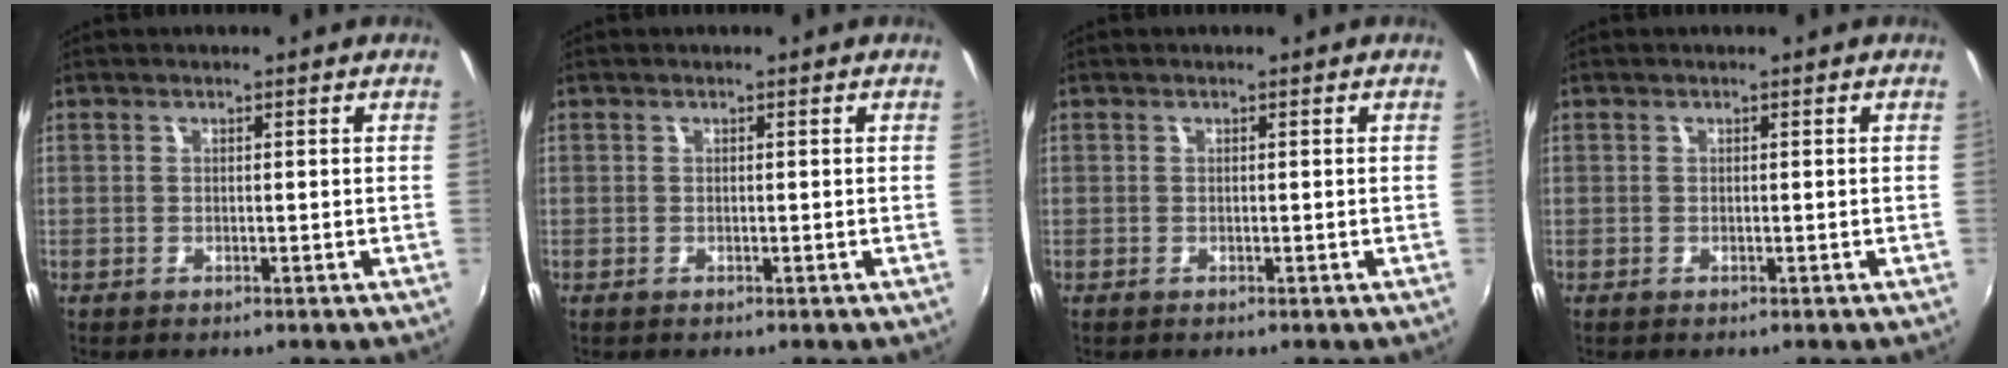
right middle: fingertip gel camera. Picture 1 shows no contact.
{"total": 0.0}
{"total": 0.0}
{"total": 0.0}